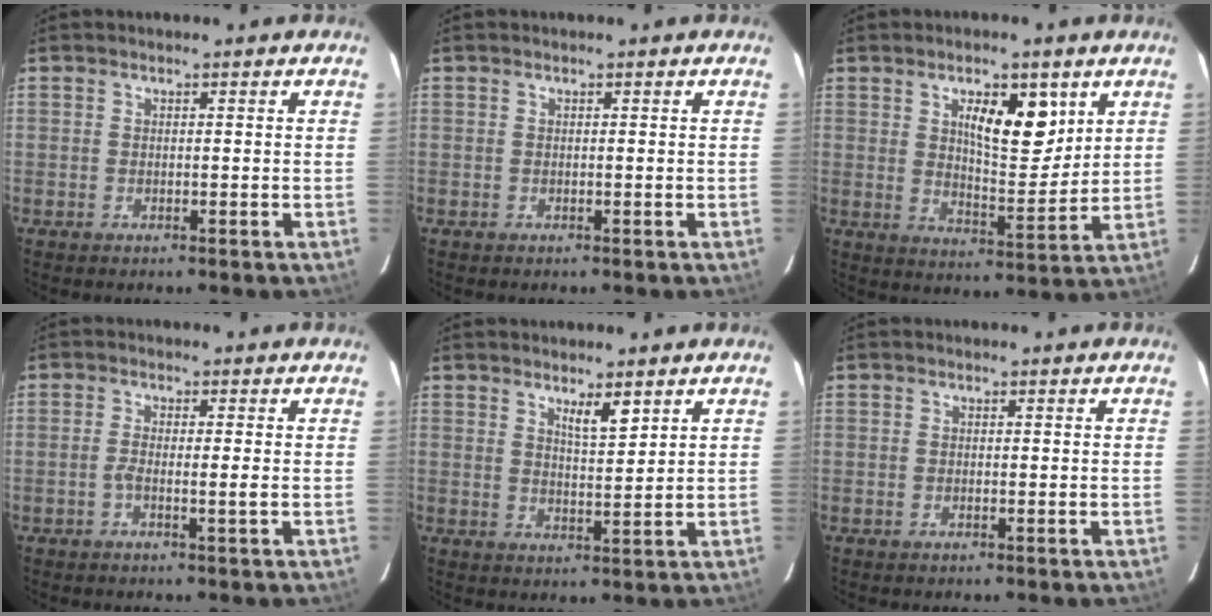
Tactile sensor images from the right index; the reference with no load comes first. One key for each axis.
{"total": 0.0}
{"total": 9.6, "fx": 4.3, "fy": 3.4, "fz": 7.8, "tx": -0.123, "ty": -0.002, "tz": 0.075}
{"total": 2.3, "fx": -0.6, "fy": 0.0, "fz": 2.2, "tx": -0.039, "ty": 0.001, "tz": -0.013}
{"total": 3.5, "fx": 2.4, "fy": 0.5, "fz": 2.5, "tx": -0.044, "ty": -0.007, "tz": 0.044}
{"total": 0.0}